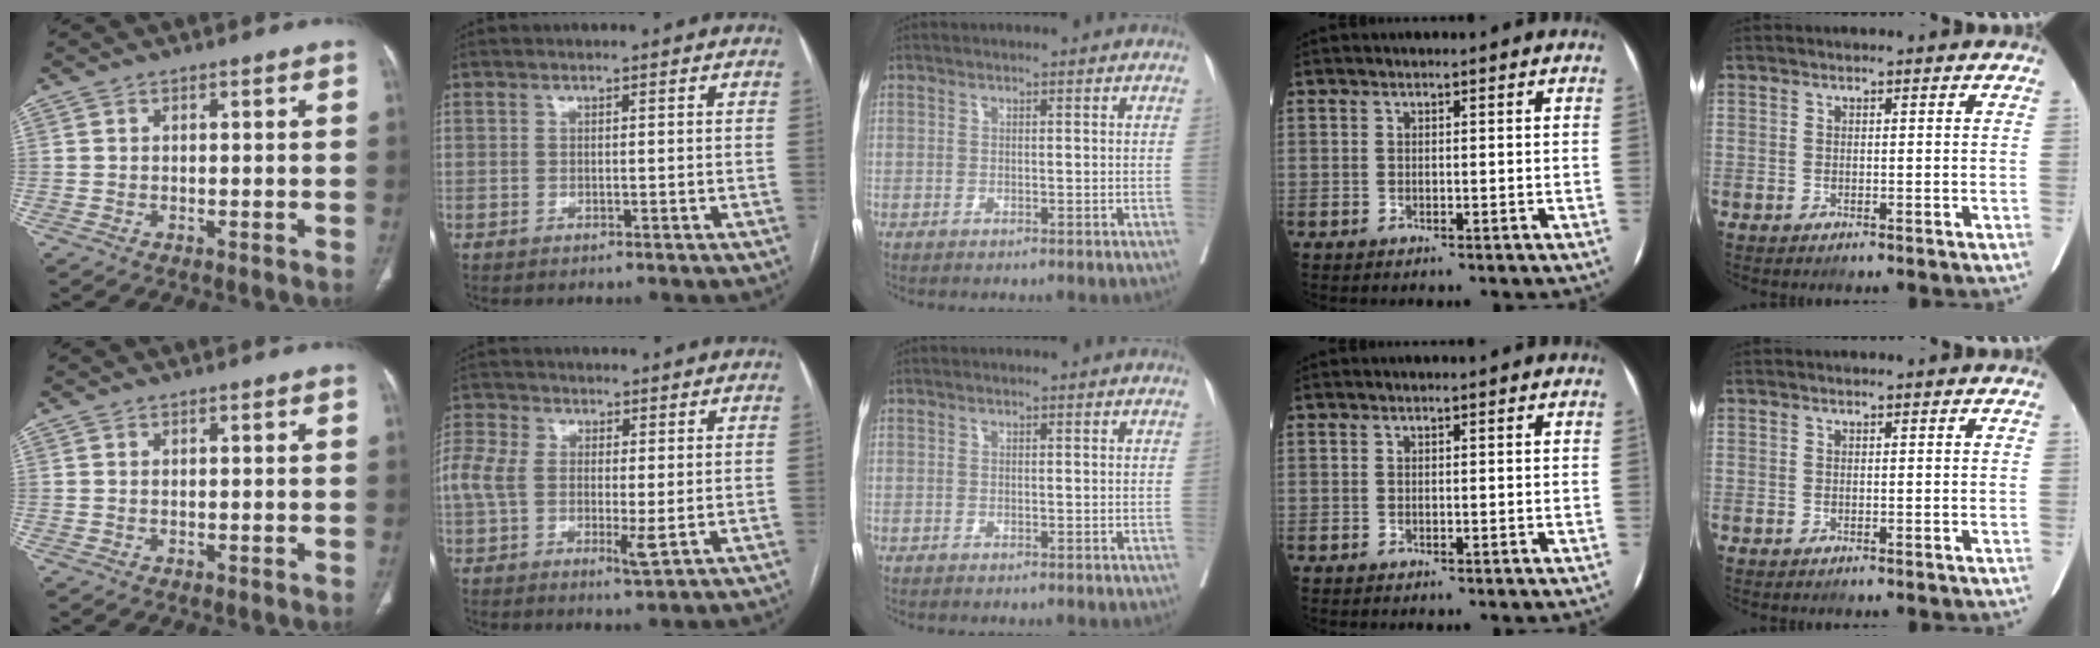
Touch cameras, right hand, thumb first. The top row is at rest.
{"index": {"total": 9.1, "force": [-0.2, 4.2, 8.1], "torque": [-0.183, 0.011, 0.002]}}